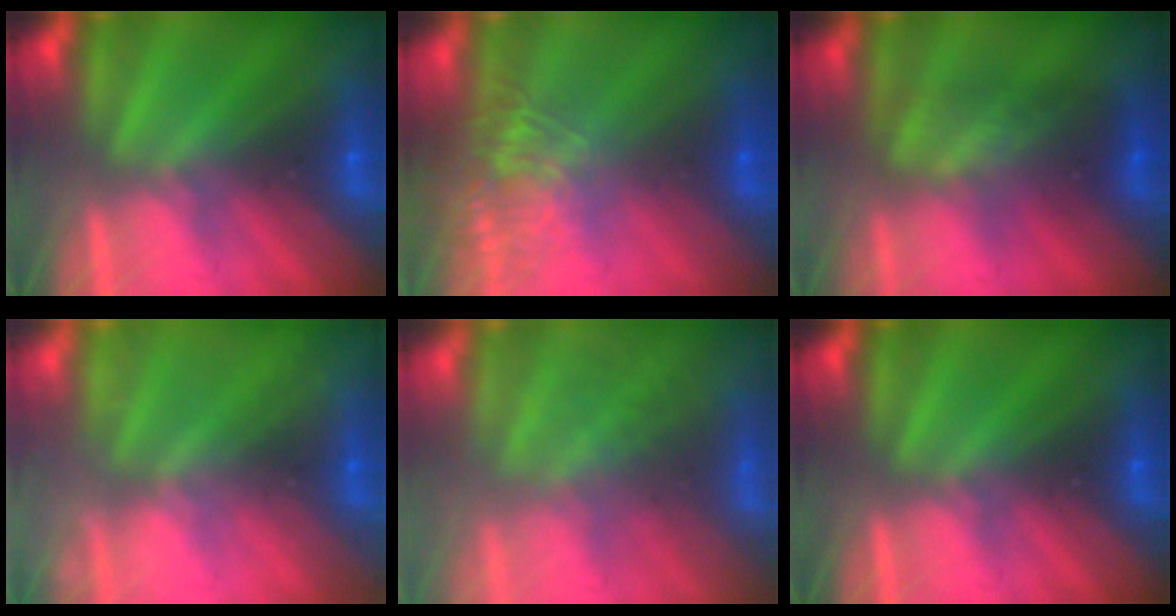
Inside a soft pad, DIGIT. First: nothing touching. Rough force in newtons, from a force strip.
{"total": 7.0}
{"total": 3.5}
{"total": 2.3}
{"total": 2.9}
{"total": 0.0}